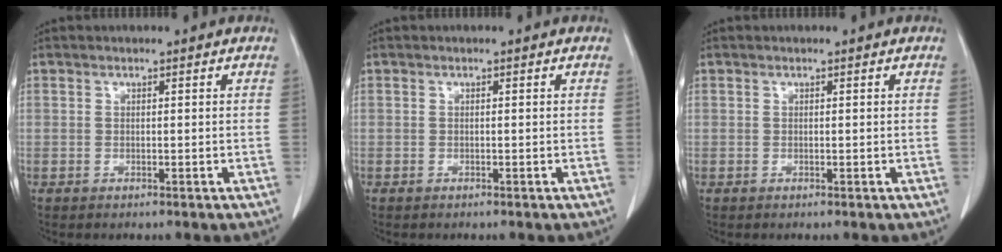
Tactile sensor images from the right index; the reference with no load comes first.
{"total": 0.0}
{"total": 0.0}